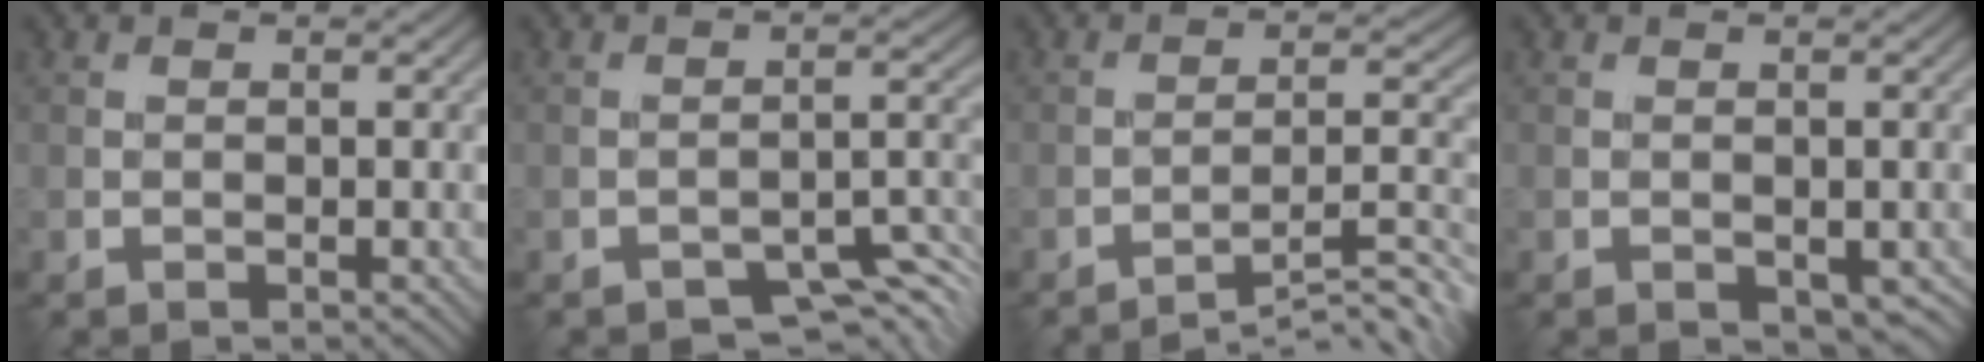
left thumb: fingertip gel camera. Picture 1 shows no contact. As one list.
[{"total": 4.6, "force": [-3.8, 1.1, 2.4], "torque": [-0.028, 0.003, -0.051]}, {"total": 8.6, "force": [-6.4, 1.2, 5.5], "torque": [-0.093, 0.016, -0.093]}, {"total": 2.8, "force": [-1.0, 1.7, 2.0], "torque": [-0.023, -0.011, -0.003]}]